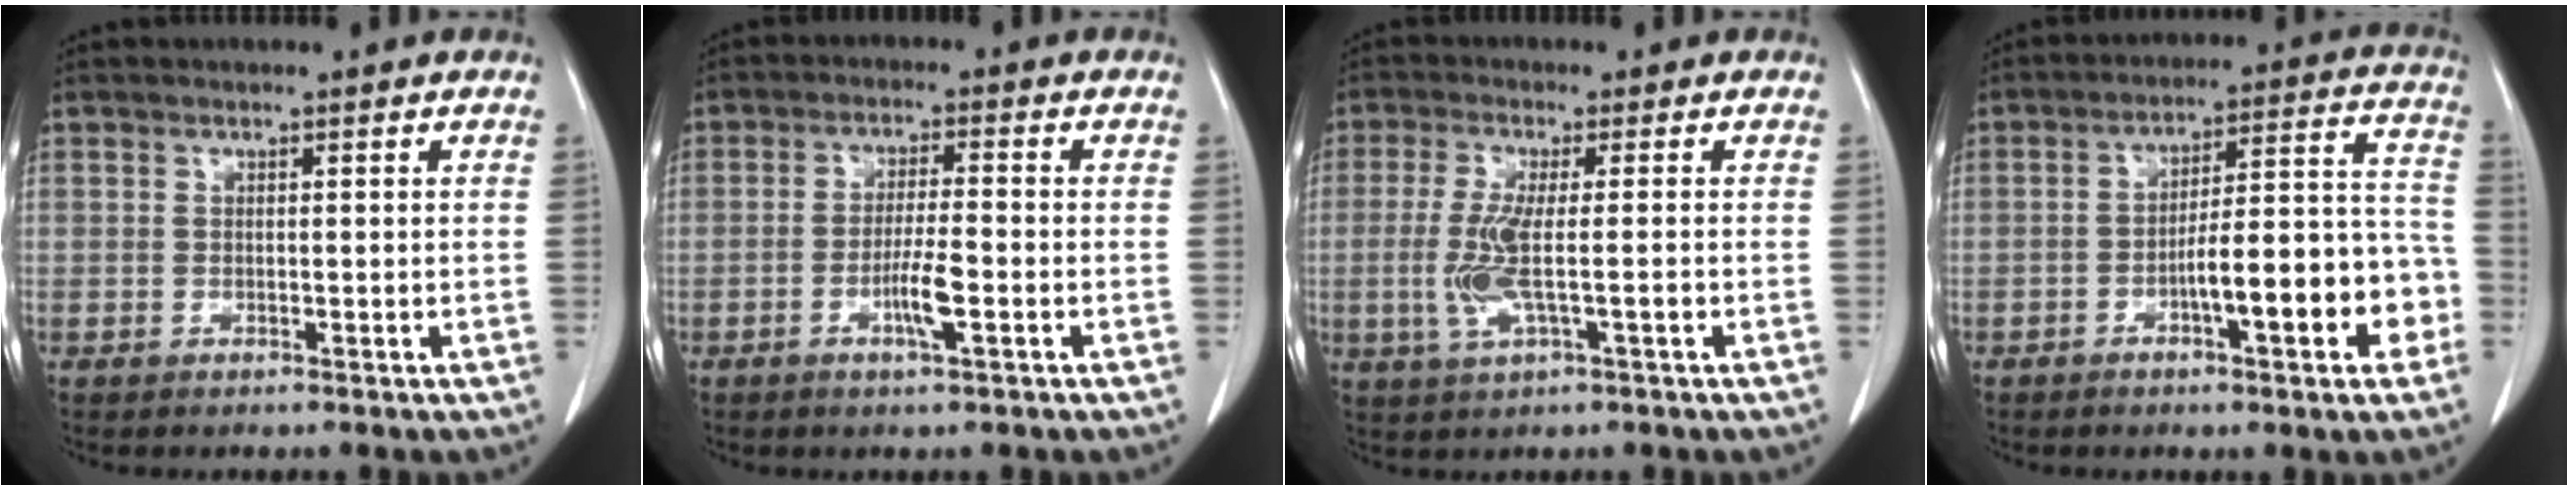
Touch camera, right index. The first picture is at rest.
{"total": 4.9, "force": [-1.7, 0.3, 4.6], "torque": [-0.086, -0.003, -0.029]}
{"total": 6.1, "force": [-1.0, 0.7, 6.0], "torque": [-0.133, -0.009, -0.017]}
{"total": 13.4, "force": [-4.6, 2.7, 12.3], "torque": [-0.168, 0.032, -0.062]}